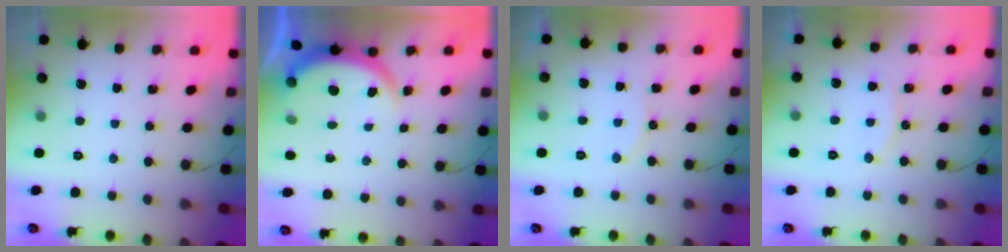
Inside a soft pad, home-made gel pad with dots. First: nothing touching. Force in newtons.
{"total": 3.9, "press": 3.9, "slide": 0.2}
{"total": 6.5, "press": 6.2, "slide": 1.9}
{"total": 5.7, "press": 5.7, "slide": 0.4}